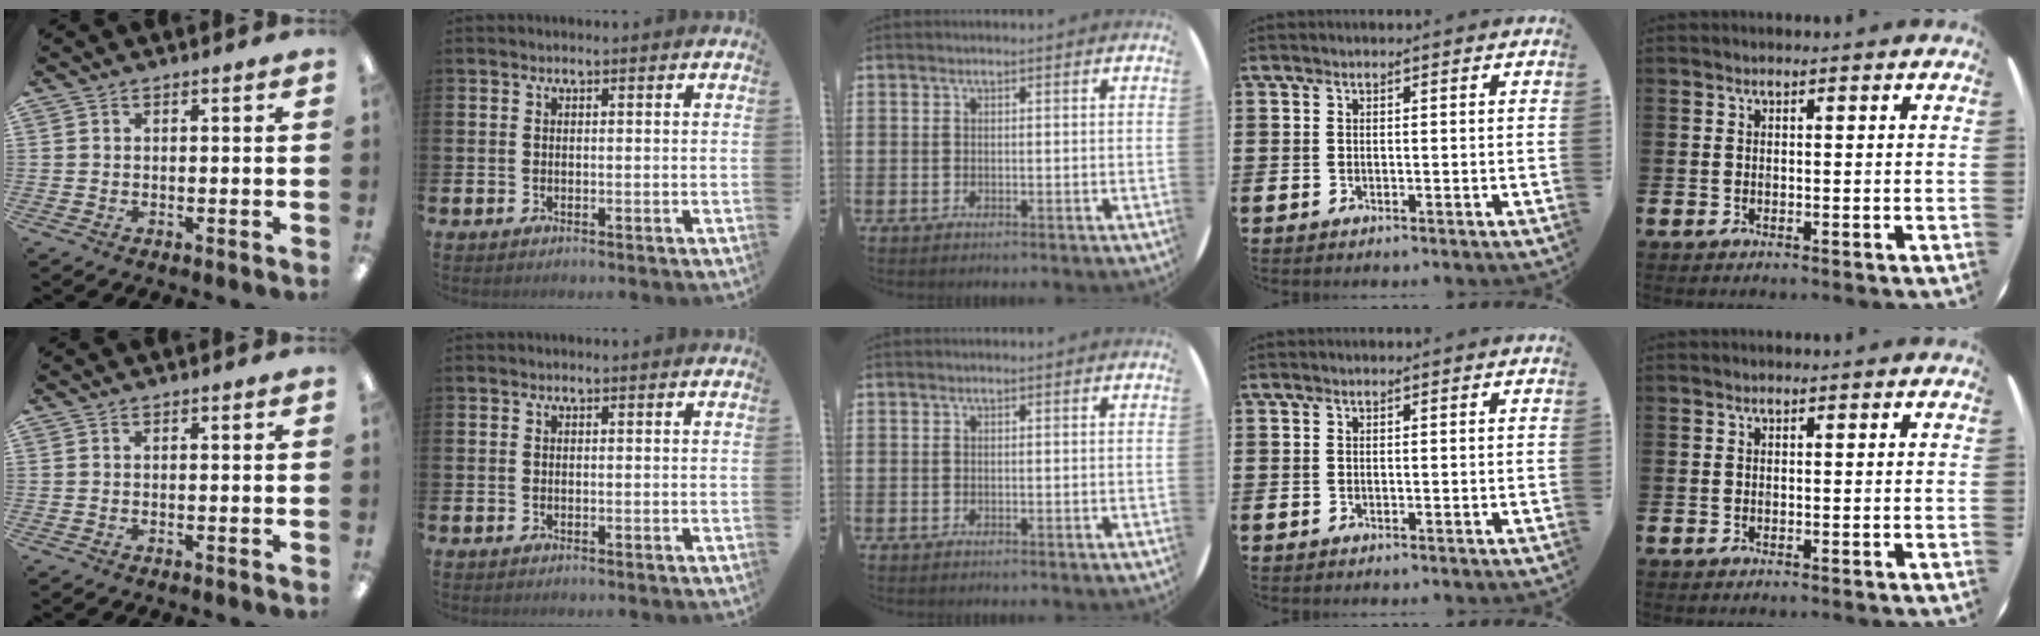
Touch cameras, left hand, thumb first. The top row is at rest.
{}